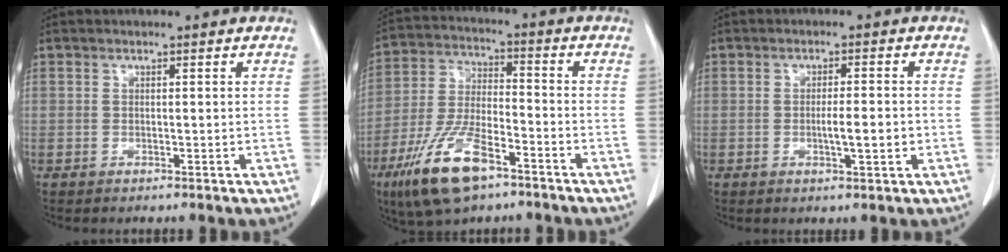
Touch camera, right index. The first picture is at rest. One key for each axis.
{"total": 13.2, "fx": -7.9, "fy": 4.3, "fz": 9.6, "tx": -0.204, "ty": -0.012, "tz": -0.146}
{"total": 3.8, "fx": -0.7, "fy": 0.5, "fz": 3.7, "tx": -0.061, "ty": -0.002, "tz": -0.007}